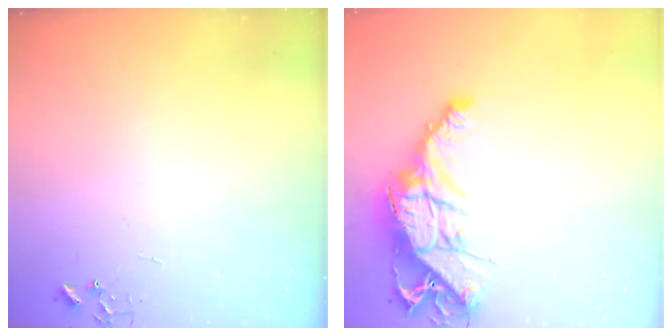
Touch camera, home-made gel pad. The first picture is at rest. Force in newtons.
{"total": 16.1, "press": 16.0, "slide": 1.6}